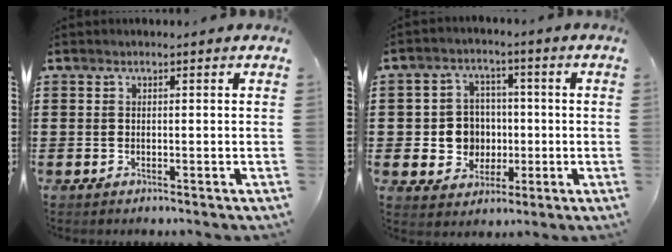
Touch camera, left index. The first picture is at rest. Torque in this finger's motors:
{"motor_torque": [0.38, 0.08, 0.30, 0.06]}